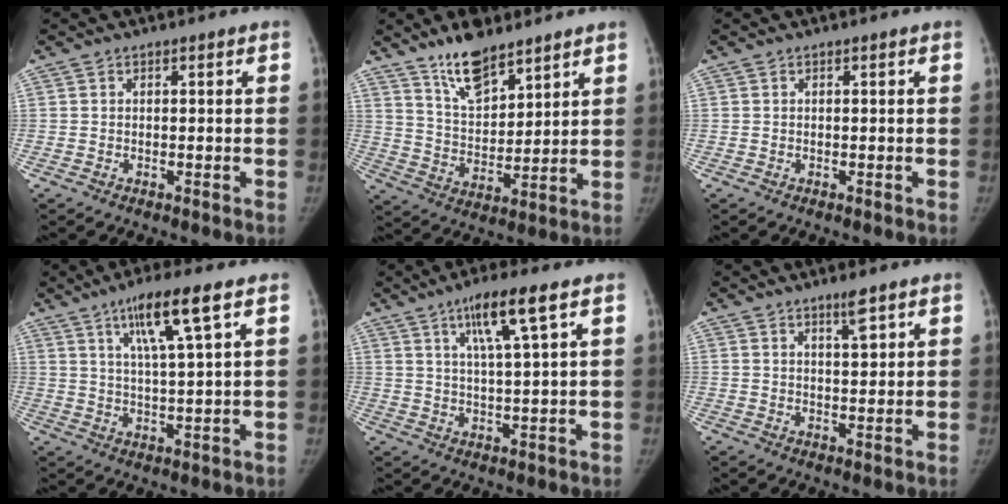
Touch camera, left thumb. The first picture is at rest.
{"total": 11.3, "force": [8.6, 4.4, 5.9], "torque": [-0.081, -0.059, 0.164]}
{"total": 0.0}
{"total": 9.9, "force": [5.0, 0.6, 8.5], "torque": [-0.156, -0.019, 0.090]}
{"total": 8.8, "force": [4.4, 0.4, 7.6], "torque": [-0.142, -0.017, 0.081]}
{"total": 3.7, "force": [2.3, 0.9, 2.8], "torque": [-0.038, -0.017, 0.039]}